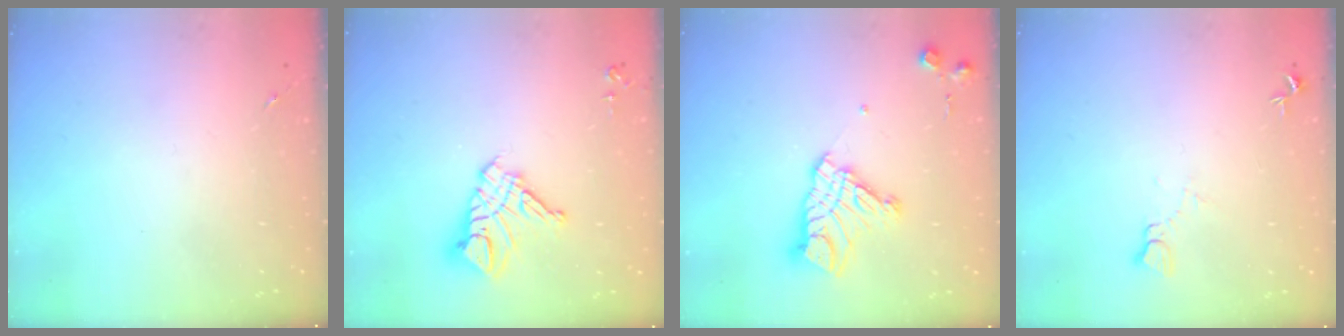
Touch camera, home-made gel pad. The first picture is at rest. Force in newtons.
{"total": 12.6, "press": 12.5, "slide": 1.3}
{"total": 14.5, "press": 14.5, "slide": 1.3}
{"total": 3.7, "press": 3.7, "slide": 0.3}